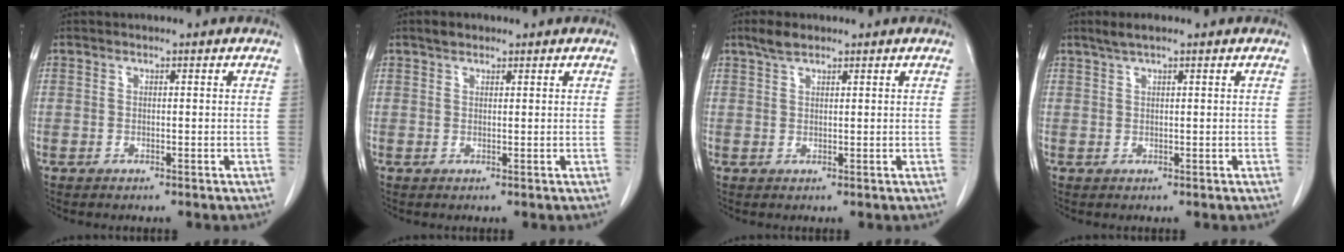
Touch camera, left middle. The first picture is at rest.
{"total": 1.6, "force": [1.2, 0.8, 0.6], "torque": [-0.016, 0.007, 0.019]}
{"total": 2.5, "force": [1.9, 0.8, 1.3], "torque": [-0.032, 0.007, 0.037]}
{"total": 2.2, "force": [1.6, 0.1, 1.5], "torque": [-0.036, 0.010, 0.031]}